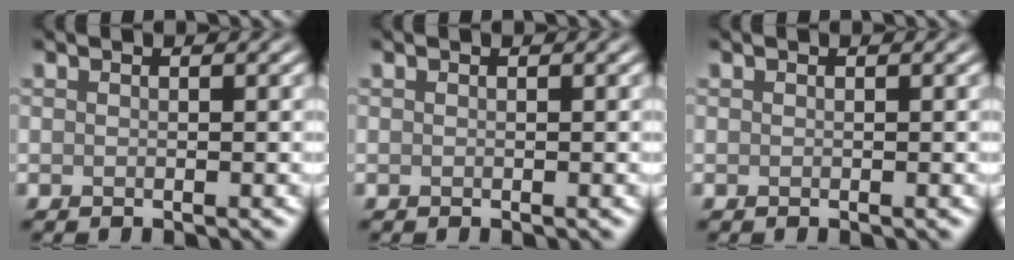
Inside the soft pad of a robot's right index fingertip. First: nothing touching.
{"total": 0.0}
{"total": 0.0}